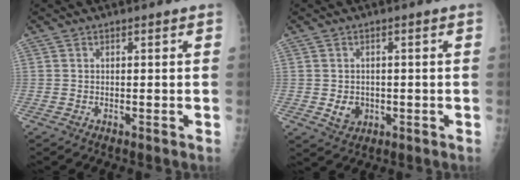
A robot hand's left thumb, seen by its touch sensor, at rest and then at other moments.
{"total": 3.6, "force": [-0.5, 3.1, 1.8], "torque": [-0.016, 0.000, 0.002]}